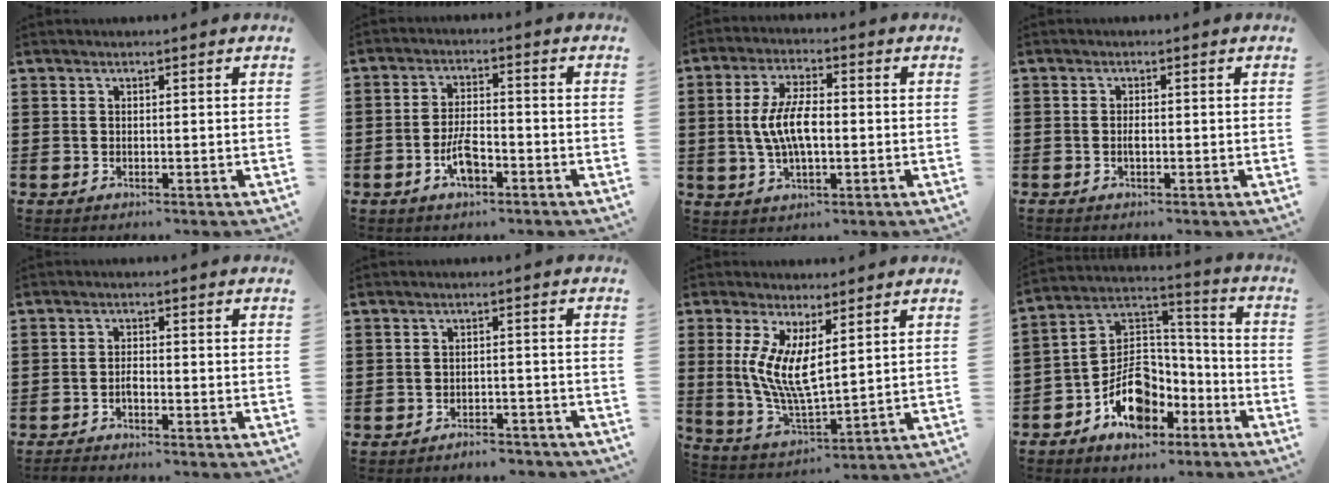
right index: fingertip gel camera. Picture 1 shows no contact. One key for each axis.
{"total": 5.2, "fx": -2.4, "fy": 2.0, "fz": 4.2, "tx": -0.086, "ty": 0.003, "tz": -0.047}
{"total": 7.7, "fx": -0.4, "fy": 3.0, "fz": 7.1, "tx": -0.156, "ty": -0.002, "tz": -0.014}
{"total": 1.4, "fx": -0.3, "fy": 0.4, "fz": 1.3, "tx": -0.024, "ty": -0.002, "tz": -0.005}
{"total": 1.5, "fx": -1.1, "fy": 0.3, "fz": 1.0, "tx": -0.029, "ty": -0.002, "tz": -0.023}
{"total": 2.7, "fx": -2.7, "fy": 0.2, "fz": 0.1, "tx": -0.008, "ty": 0.000, "tz": -0.055}
{"total": 8.0, "fx": 2.0, "fy": 2.5, "fz": 7.3, "tx": -0.158, "ty": -0.007, "tz": 0.034}
{"total": 10.2, "fx": -5.4, "fy": 7.0, "fz": 5.0, "tx": -0.099, "ty": 0.015, "tz": -0.100}